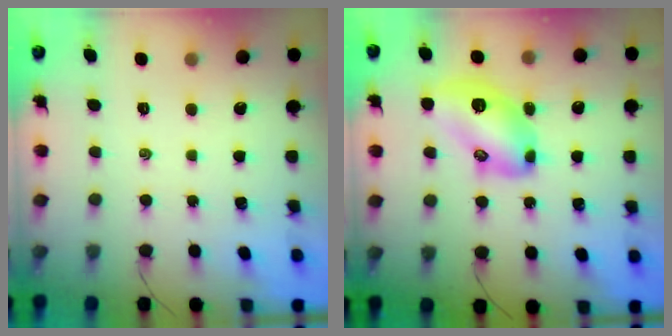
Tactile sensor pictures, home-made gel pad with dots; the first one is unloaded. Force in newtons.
{"total": 14.6, "press": 14.6, "slide": 0.7}